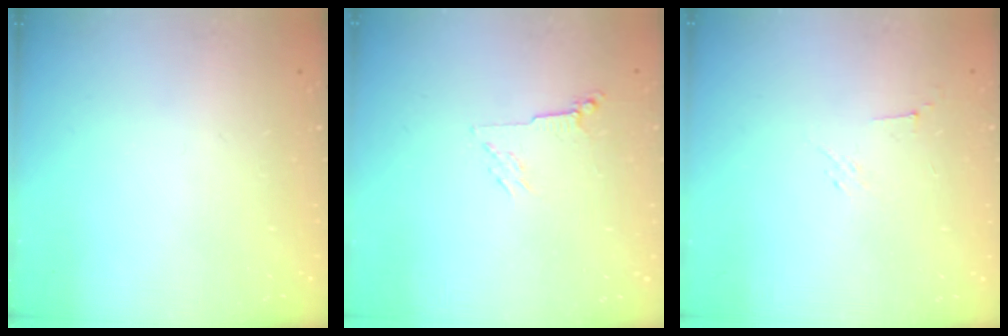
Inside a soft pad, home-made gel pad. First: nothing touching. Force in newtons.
{"total": 2.8, "press": 2.7, "slide": 0.6}
{"total": 2.9, "press": 2.8, "slide": 0.8}